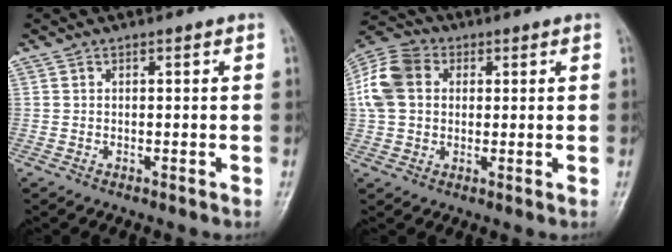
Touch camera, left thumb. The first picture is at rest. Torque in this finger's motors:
{"motor_torque": [0.18, 1.64, 1.19, -0.04, 0.36]}